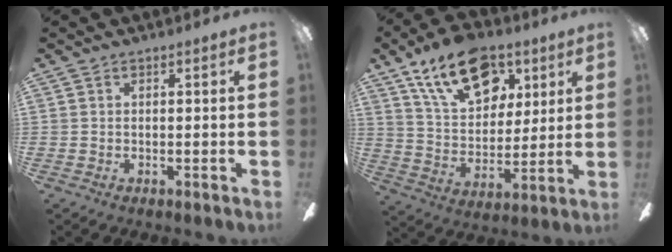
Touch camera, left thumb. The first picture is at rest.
{"total": 19.8, "force": [11.0, 11.9, 11.4], "torque": [-0.179, -0.040, 0.197]}